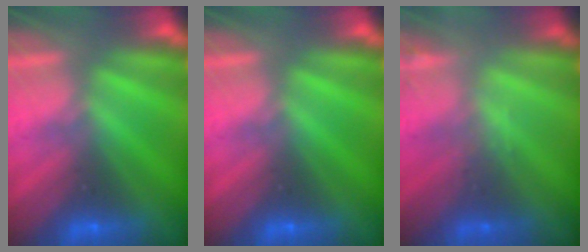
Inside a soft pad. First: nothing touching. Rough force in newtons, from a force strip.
{"total": 0.0}
{"total": 1.9}